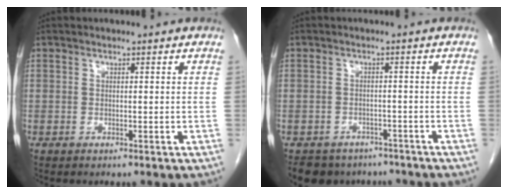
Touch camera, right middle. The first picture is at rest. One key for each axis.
{"total": 7.6, "fx": -6.2, "fy": 4.2, "fz": 1.2, "tx": -0.015, "ty": 0.005, "tz": -0.079}